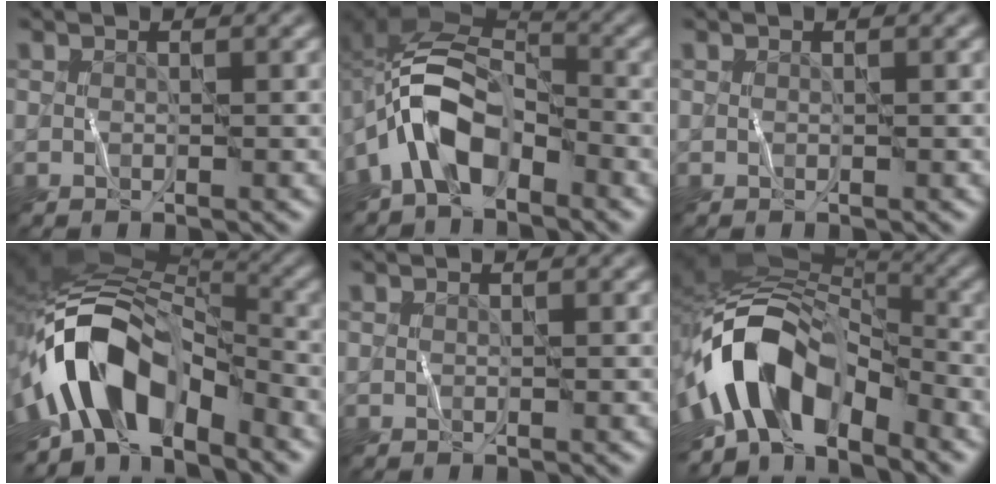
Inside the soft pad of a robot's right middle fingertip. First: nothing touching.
{"total": 7.6, "force": [-3.4, 4.5, 5.1], "torque": [-0.087, 0.010, -0.078]}
{"total": 0.0}
{"total": 11.8, "force": [-5.5, 6.3, 8.2], "torque": [-0.139, 0.008, -0.108]}
{"total": 0.0}
{"total": 11.2, "force": [-5.1, 6.6, 7.5], "torque": [-0.122, 0.009, -0.099]}